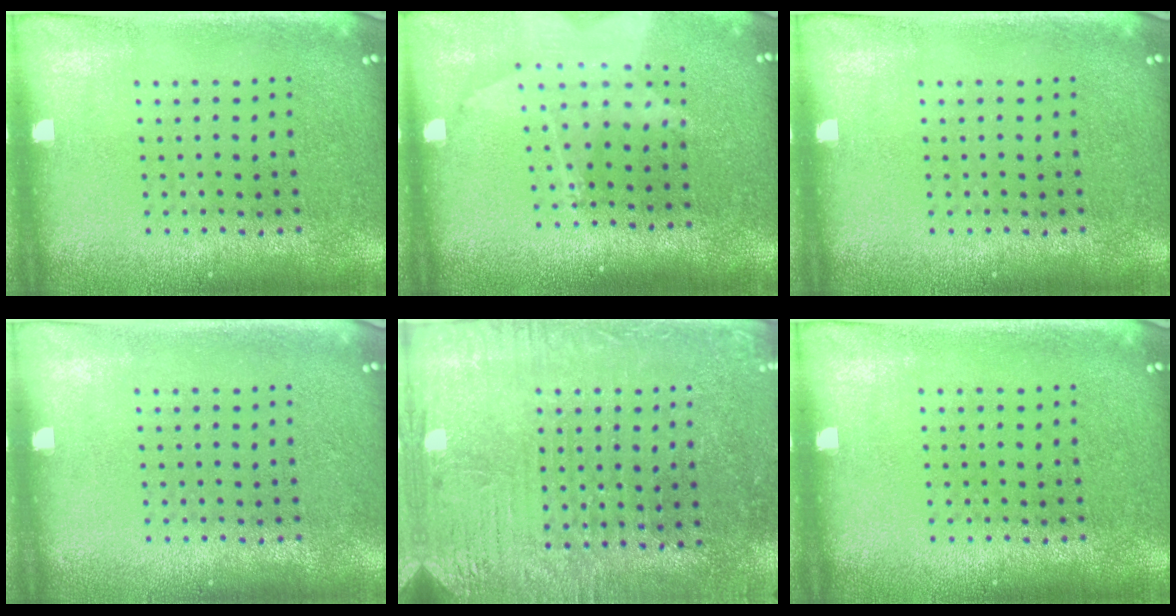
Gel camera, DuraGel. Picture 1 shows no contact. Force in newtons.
{"total": 1.7, "press": 1.5, "slide": 0.9}
{"total": 0.0}
{"total": 0.0}
{"total": 3.1, "press": 3.1, "slide": 0.7}
{"total": 0.0}